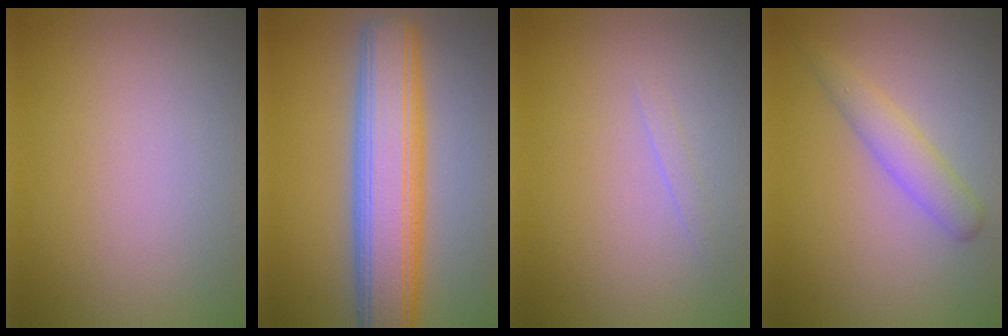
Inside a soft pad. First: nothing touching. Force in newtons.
{"total": 9.2, "press": 9.2, "slide": 0.3}
{"total": 0.6, "press": 0.6, "slide": 0.0}
{"total": 2.5, "press": 2.5, "slide": 0.1}